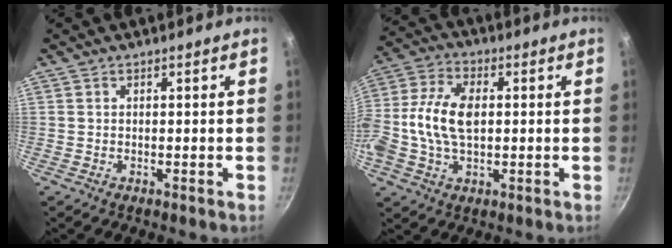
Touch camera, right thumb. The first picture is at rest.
{"total": 12.0, "force": [0.2, 7.4, 9.5], "torque": [-0.187, 0.020, -0.011]}